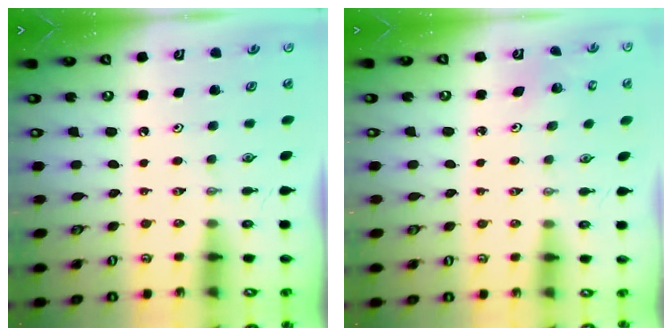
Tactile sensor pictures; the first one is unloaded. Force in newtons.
{"total": 2.2, "press": 2.2, "slide": 0.2}